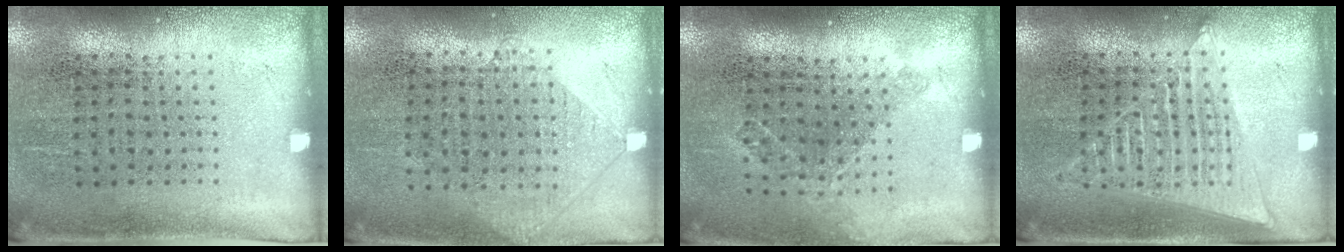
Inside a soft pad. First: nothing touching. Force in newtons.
{"total": 1.0, "press": 0.9, "slide": 0.4}
{"total": 1.1, "press": 0.9, "slide": 0.6}
{"total": 1.3, "press": 1.3, "slide": 0.1}